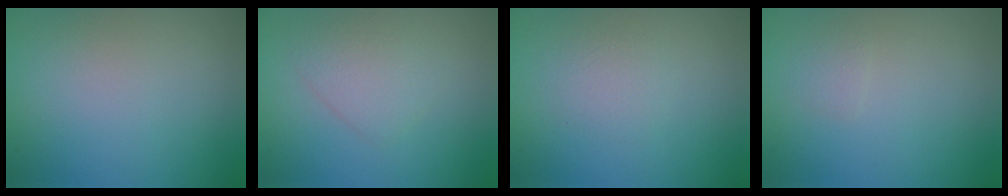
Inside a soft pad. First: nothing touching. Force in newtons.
{"total": 2.2, "press": 2.2, "slide": 0.1}
{"total": 1.2, "press": 1.2, "slide": 0.0}
{"total": 0.6, "press": 0.6, "slide": 0.1}